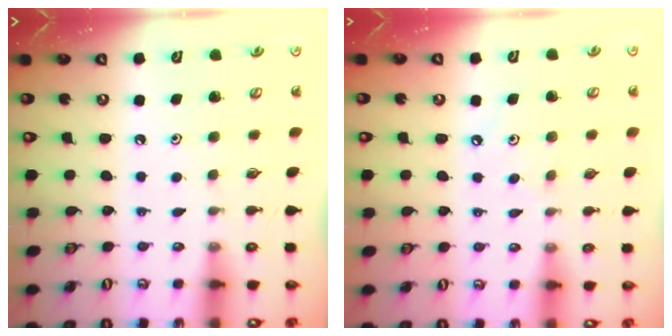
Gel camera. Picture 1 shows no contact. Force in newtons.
{"total": 3.6, "press": 3.5, "slide": 0.6}